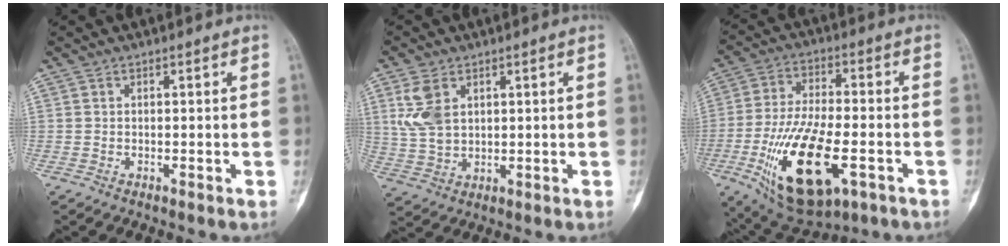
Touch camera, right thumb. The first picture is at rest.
{"total": 7.5, "force": [2.8, 4.9, 5.0], "torque": [-0.100, -0.005, 0.067]}
{"total": 20.3, "force": [-6.9, 8.9, 16.9], "torque": [-0.307, 0.011, -0.103]}